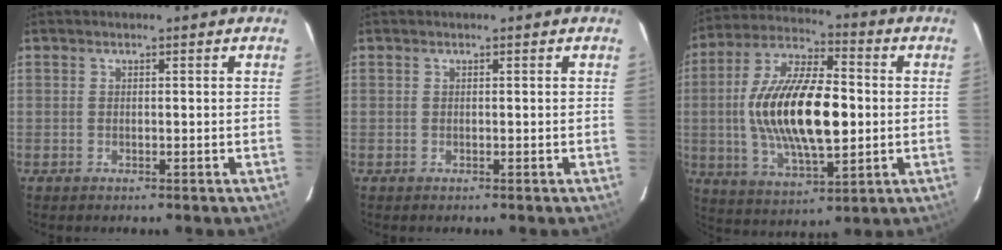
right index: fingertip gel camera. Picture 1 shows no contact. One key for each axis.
{"total": 0.0}
{"total": 20.6, "fx": -0.6, "fy": 8.5, "fz": 18.7, "tx": -0.363, "ty": 0.005, "tz": -0.008}